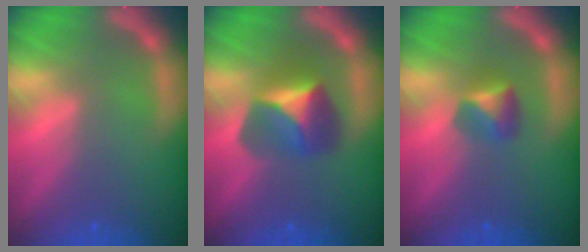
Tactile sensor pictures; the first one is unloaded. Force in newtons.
{"total": 4.9}
{"total": 2.4}